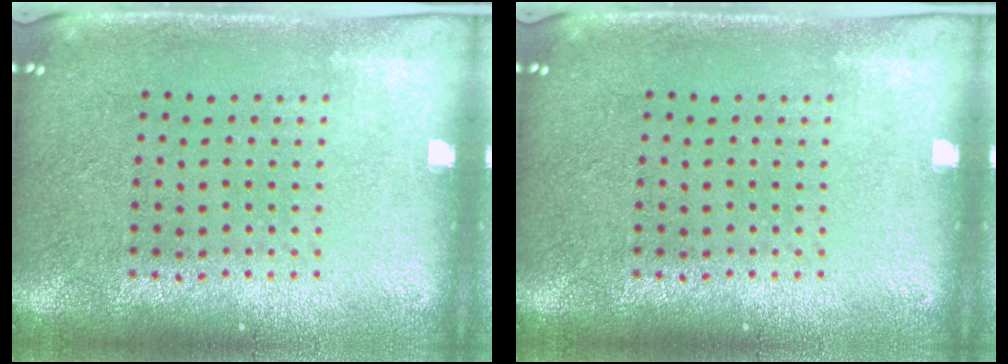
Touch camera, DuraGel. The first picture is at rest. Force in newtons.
{"total": 0.0}